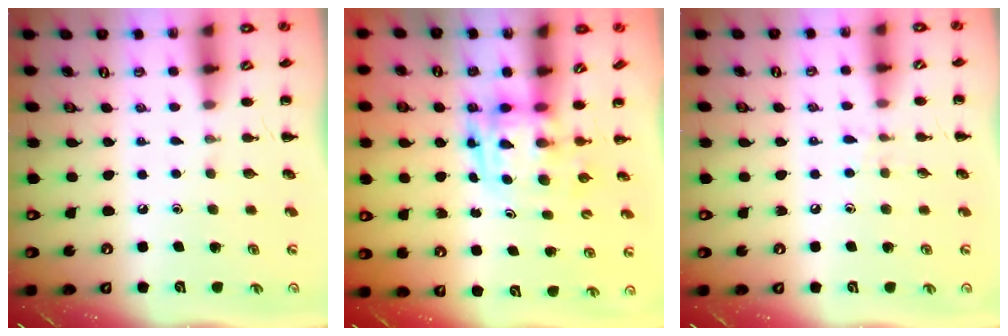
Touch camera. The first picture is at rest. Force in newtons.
{"total": 3.7, "press": 3.7, "slide": 0.7}
{"total": 5.4, "press": 5.1, "slide": 1.7}